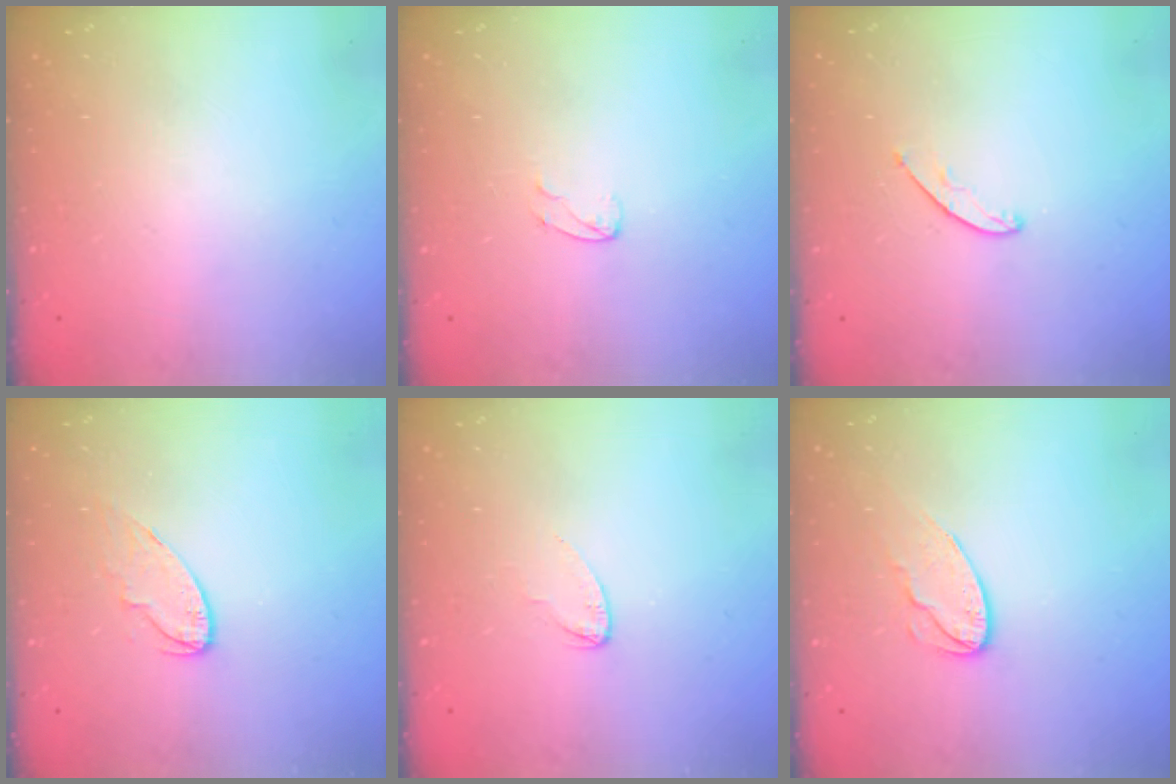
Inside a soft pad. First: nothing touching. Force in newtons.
{"total": 3.1, "press": 3.1, "slide": 0.3}
{"total": 3.8, "press": 3.8, "slide": 0.3}
{"total": 6.4, "press": 6.4, "slide": 0.3}
{"total": 2.6, "press": 2.6, "slide": 0.2}
{"total": 8.4, "press": 8.4, "slide": 0.1}